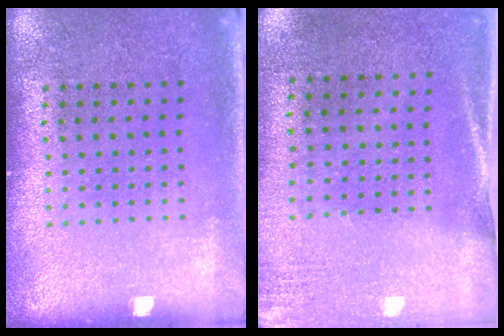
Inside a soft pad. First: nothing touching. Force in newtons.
{"total": 2.6, "press": 2.3, "slide": 1.3}